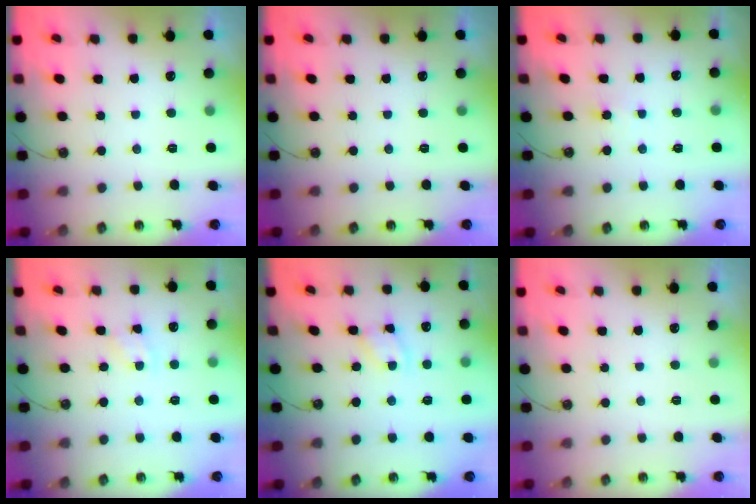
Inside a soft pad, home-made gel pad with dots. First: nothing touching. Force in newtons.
{"total": 0.0}
{"total": 2.7, "press": 2.7, "slide": 0.5}
{"total": 2.2, "press": 2.2, "slide": 0.3}
{"total": 2.8, "press": 2.8, "slide": 0.3}
{"total": 0.0}